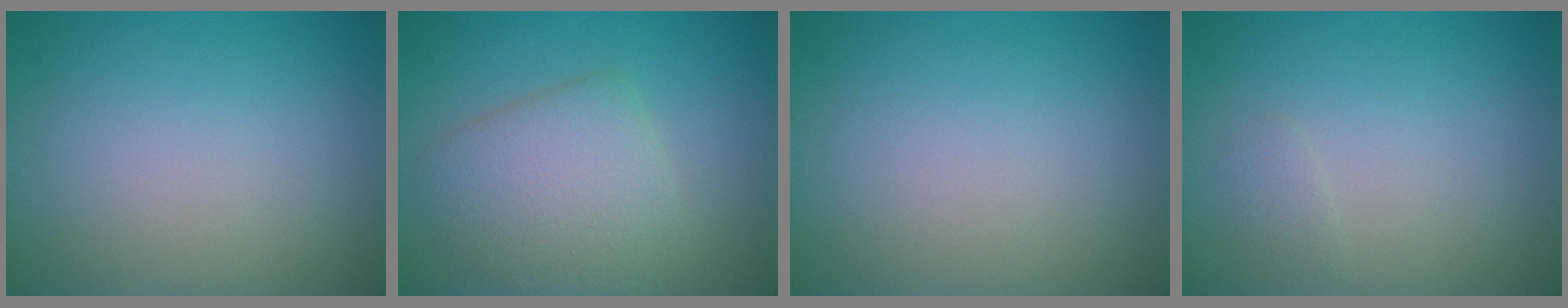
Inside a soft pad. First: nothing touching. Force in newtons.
{"total": 5.1, "press": 5.1, "slide": 0.1}
{"total": 0.0}
{"total": 0.7, "press": 0.7, "slide": 0.1}